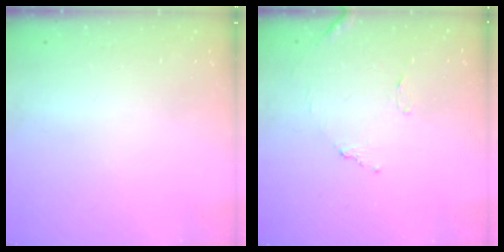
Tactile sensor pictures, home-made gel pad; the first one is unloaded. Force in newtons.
{"total": 7.8, "press": 7.8, "slide": 0.5}